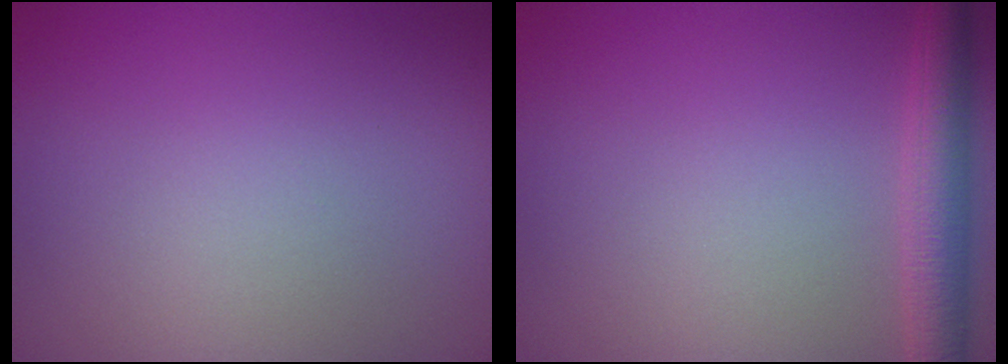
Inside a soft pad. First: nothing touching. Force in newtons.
{"total": 3.5, "press": 3.5, "slide": 0.1}